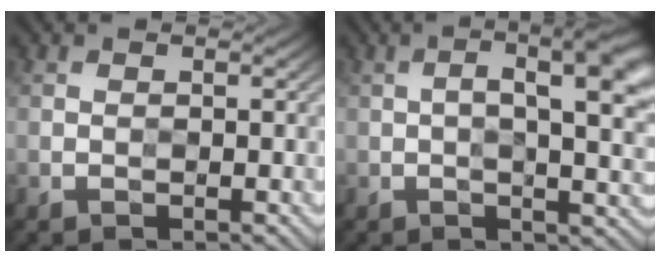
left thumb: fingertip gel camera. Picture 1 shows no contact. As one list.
[{"total": 9.0, "force": [1.8, 2.7, 8.3], "torque": [-0.107, 0.011, 0.014]}]